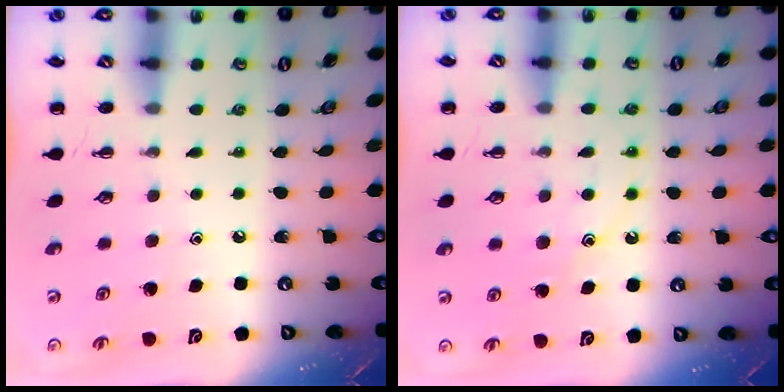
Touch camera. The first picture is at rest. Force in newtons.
{"total": 12.3, "press": 12.2, "slide": 1.0}